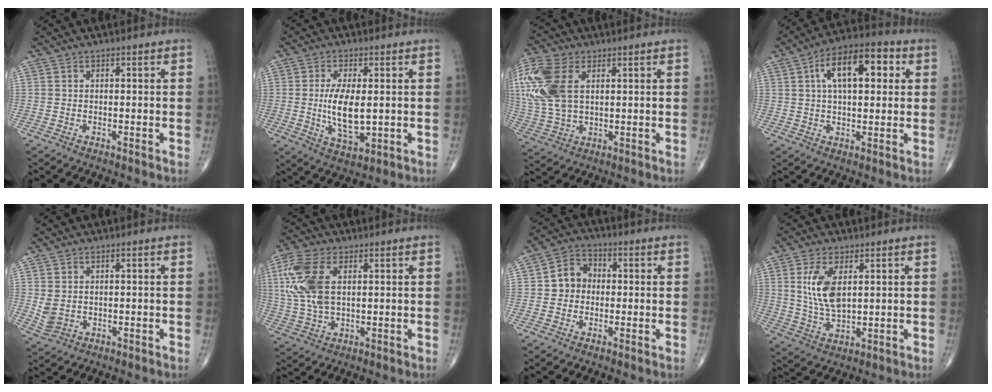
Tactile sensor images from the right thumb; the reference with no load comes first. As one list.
[{"total": 9.5, "force": [0.0, 4.1, 8.6], "torque": [-0.152, -0.022, 0.007]}, {"total": 18.0, "force": [5.0, 10.9, 13.5], "torque": [-0.343, 0.004, 0.098]}, {"total": 14.0, "force": [3.9, 6.7, 11.6], "torque": [-0.171, 0.020, 0.057]}, {"total": 3.4, "force": [0.4, 2.6, 2.2], "torque": [-0.041, -0.006, 0.019]}, {"total": 12.5, "force": [3.0, 6.8, 10.0], "torque": [-0.239, 0.002, 0.061]}, {"total": 6.4, "force": [0.0, 5.5, 3.2], "torque": [-0.033, 0.019, -0.011]}, {"total": 8.9, "force": [2.5, 4.3, 7.4], "torque": [-0.143, -0.015, 0.057]}]